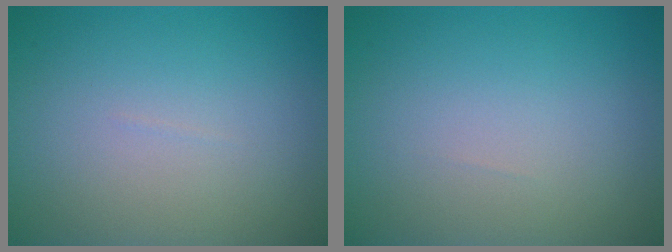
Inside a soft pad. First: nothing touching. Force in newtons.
{"total": 0.0}